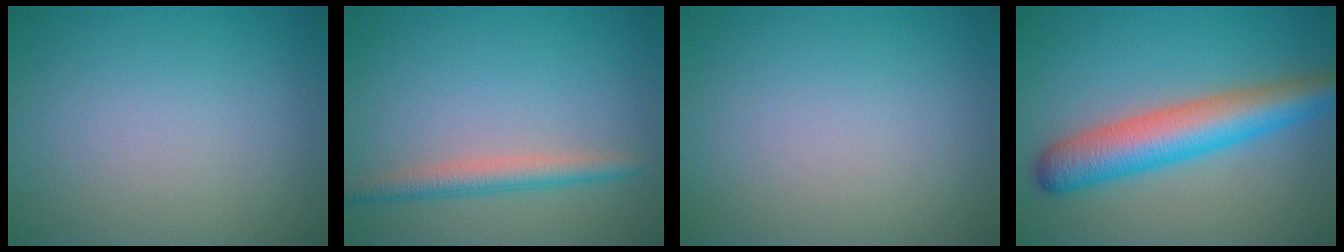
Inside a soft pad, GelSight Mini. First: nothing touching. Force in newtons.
{"total": 2.7, "press": 2.7, "slide": 0.2}
{"total": 0.0}
{"total": 7.1, "press": 7.1, "slide": 0.2}